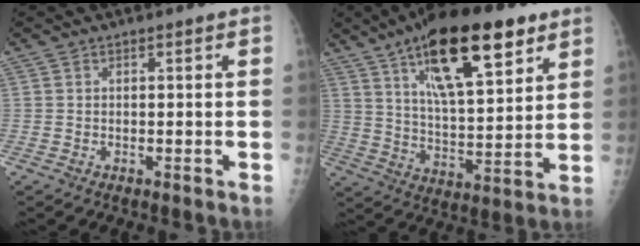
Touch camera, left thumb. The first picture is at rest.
{"total": 21.6, "force": [11.7, 7.5, 16.6], "torque": [-0.246, -0.036, 0.195]}